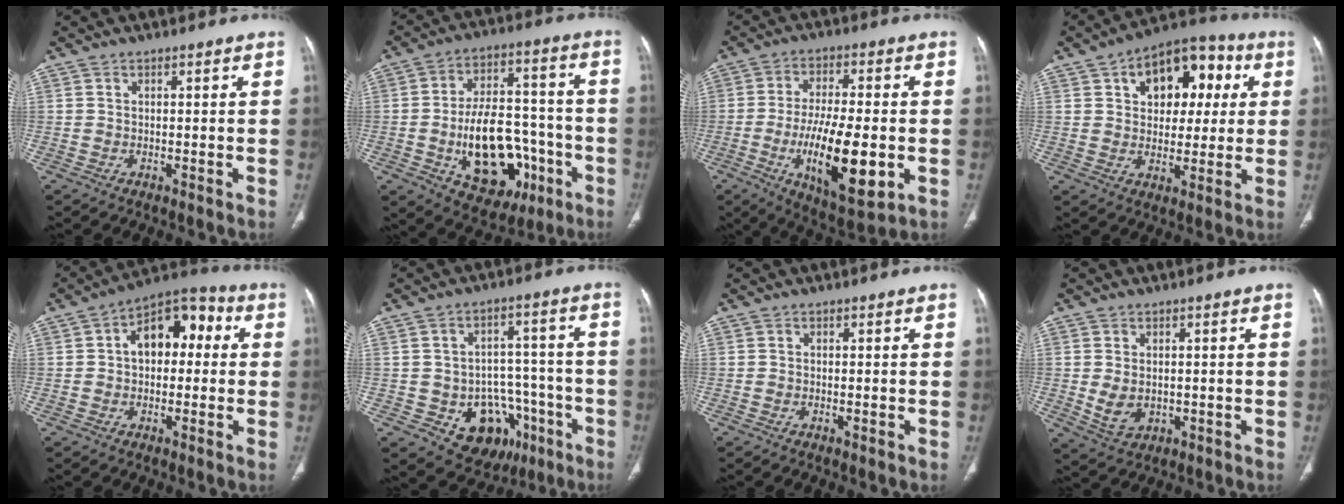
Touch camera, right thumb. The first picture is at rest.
{"total": 20.5, "force": [-6.2, 12.5, 15.1], "torque": [-0.201, 0.044, -0.076]}
{"total": 17.4, "force": [-4.2, 6.2, 15.8], "torque": [-0.259, -0.010, -0.060]}
{"total": 15.7, "force": [4.9, 10.1, 11.0], "torque": [-0.105, 0.016, 0.070]}
{"total": 11.9, "force": [1.7, 7.6, 9.0], "torque": [-0.100, 0.038, 0.012]}
{"total": 15.0, "force": [-6.2, 11.0, 8.0], "torque": [-0.069, 0.044, -0.073]}
{"total": 0.6, "force": [-0.2, 0.1, 0.6], "torque": [-0.014, -0.002, -0.004]}
{"total": 4.9, "force": [-0.2, 3.6, 3.3], "torque": [-0.054, -0.006, 0.010]}